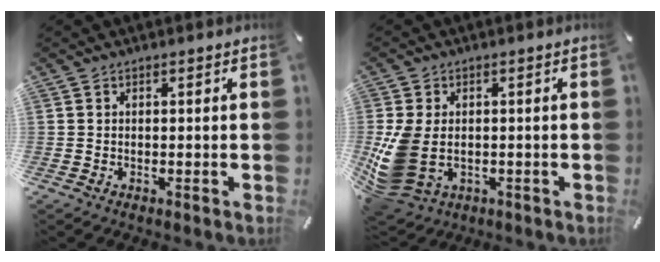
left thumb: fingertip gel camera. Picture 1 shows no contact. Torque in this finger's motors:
{"motor_torque": [2.47, 2.54, 1.98, 0.34, 0.60]}